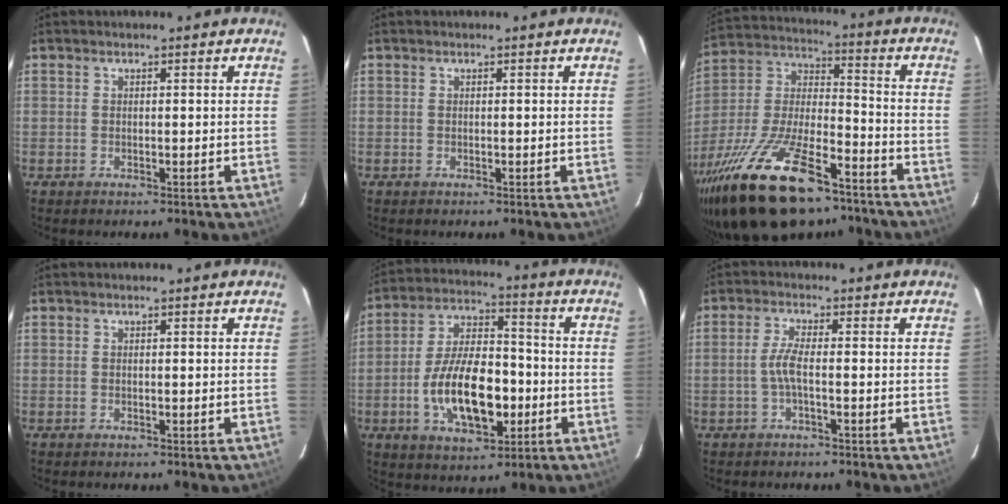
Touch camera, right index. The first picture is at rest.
{"total": 0.0}
{"total": 26.9, "force": [-18.1, 10.1, 17.2], "torque": [-0.344, -0.023, -0.299]}
{"total": 0.0}
{"total": 16.0, "force": [-4.2, 7.7, 13.3], "torque": [-0.259, 0.006, -0.063]}
{"total": 3.1, "force": [-0.9, 0.2, 3.0], "torque": [-0.066, 0.003, -0.018]}